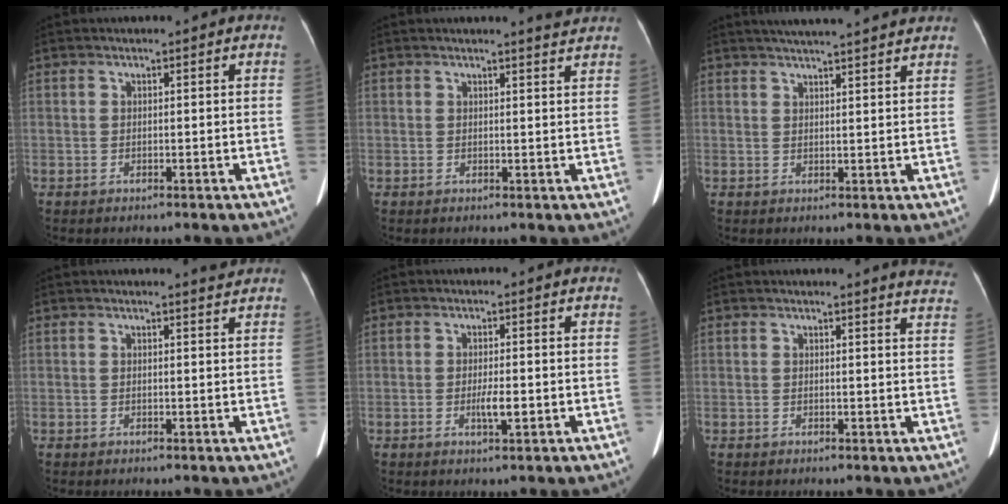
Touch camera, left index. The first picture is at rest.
{"total": 2.0, "force": [1.9, -0.6, 0.3], "torque": [-0.010, -0.014, 0.019]}
{"total": 11.4, "force": [10.2, 0.1, 5.1], "torque": [-0.075, 0.023, 0.127]}
{"total": 1.4, "force": [1.3, -0.4, 0.1], "torque": [-0.010, -0.013, 0.014]}
{"total": 2.7, "force": [-0.6, 0.5, 2.6], "torque": [-0.051, -0.002, -0.008]}
{"total": 7.0, "force": [6.9, 0.1, 1.4], "torque": [0.000, -0.046, 0.041]}